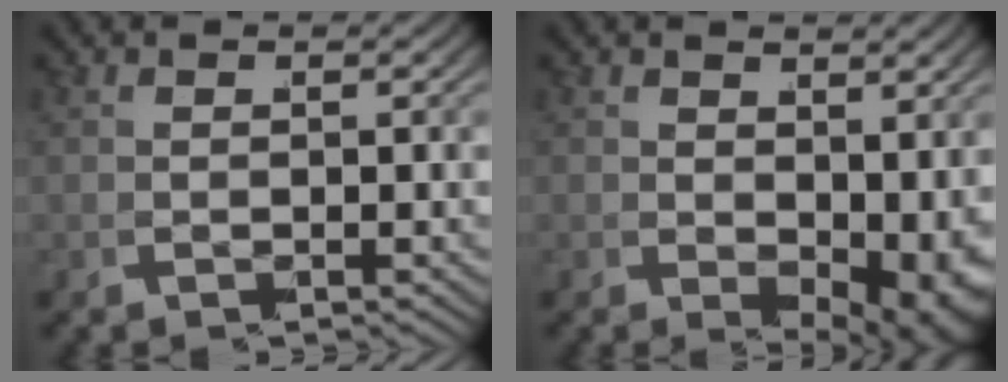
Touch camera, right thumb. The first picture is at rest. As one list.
[{"total": 3.8, "force": [-0.1, 1.7, 3.4], "torque": [-0.053, -0.018, 0.014]}]